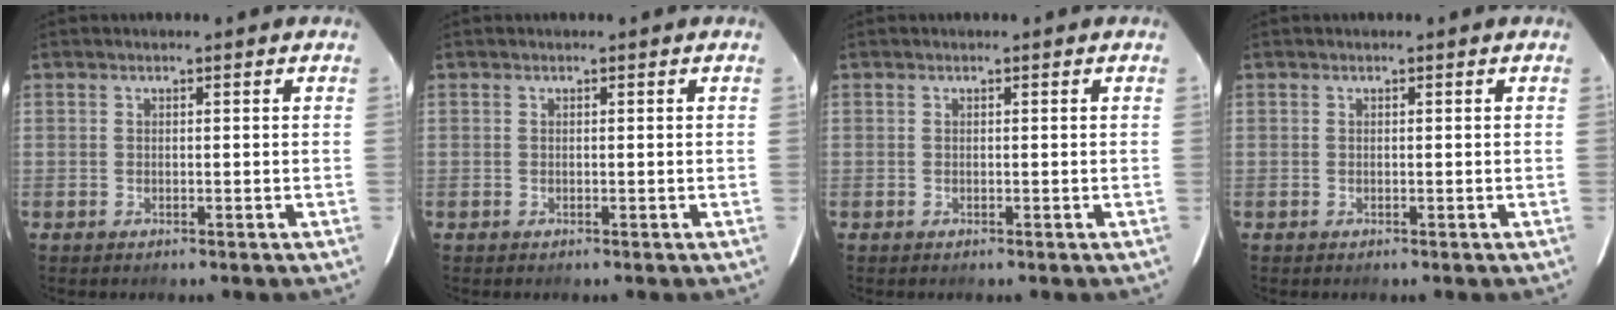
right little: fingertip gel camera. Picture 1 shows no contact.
{"total": 0.0}
{"total": 0.0}
{"total": 0.0}